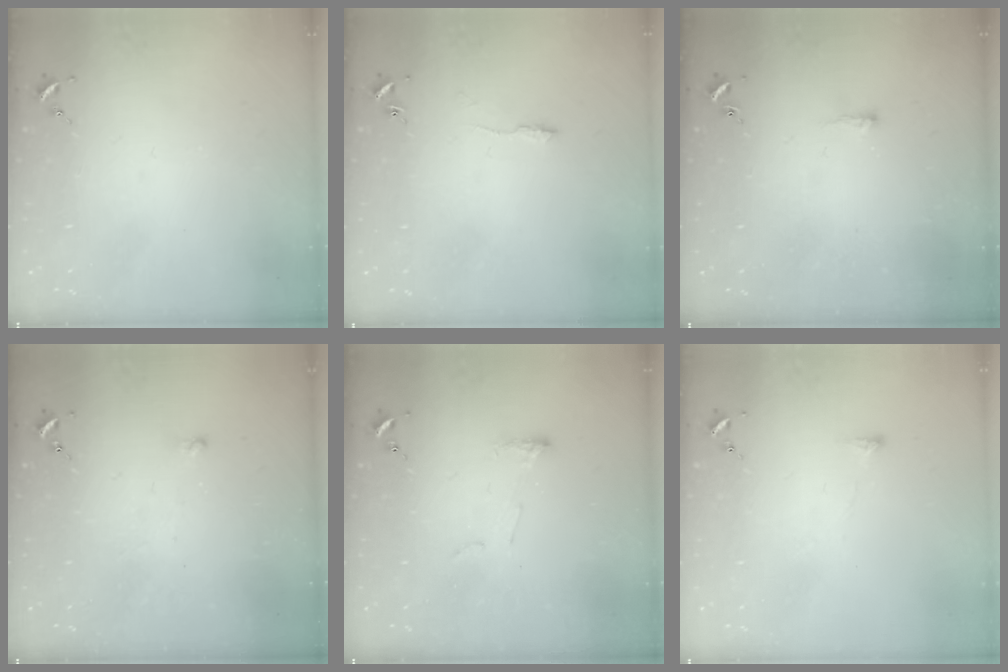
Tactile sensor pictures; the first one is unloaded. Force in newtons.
{"total": 4.1, "press": 4.0, "slide": 0.6}
{"total": 3.3, "press": 3.3, "slide": 0.5}
{"total": 2.5, "press": 2.5, "slide": 0.5}
{"total": 4.1, "press": 4.0, "slide": 0.7}
{"total": 4.3, "press": 4.2, "slide": 0.7}